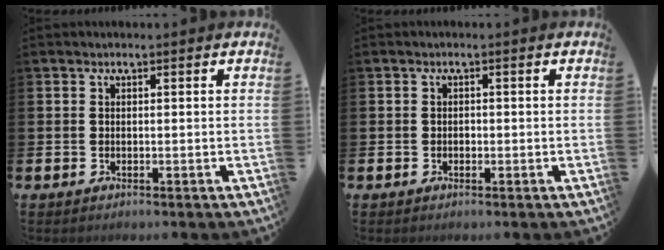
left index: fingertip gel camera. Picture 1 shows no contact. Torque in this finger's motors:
{"motor_torque": [-0.19, 0.09, -0.06, -0.01]}